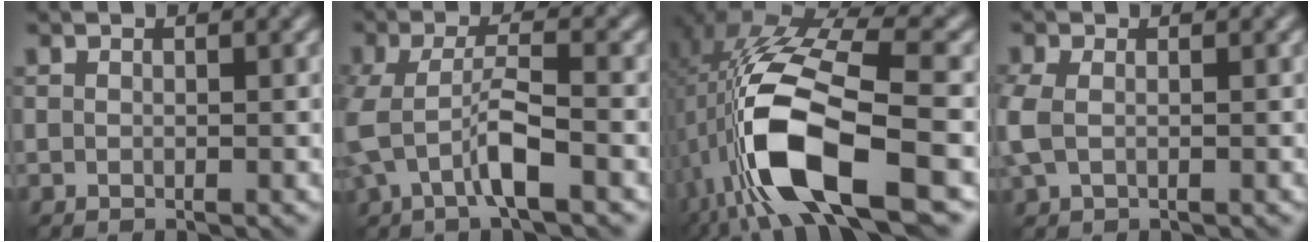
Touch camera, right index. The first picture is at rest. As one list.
[{"total": 4.7, "force": [-1.9, 1.4, 4.1], "torque": [-0.095, 0.003, -0.038]}, {"total": 13.0, "force": [-3.1, 4.9, 11.6], "torque": [-0.234, -0.009, -0.057]}, {"total": 2.2, "force": [-0.1, 1.4, 1.7], "torque": [-0.054, -0.001, -0.005]}]